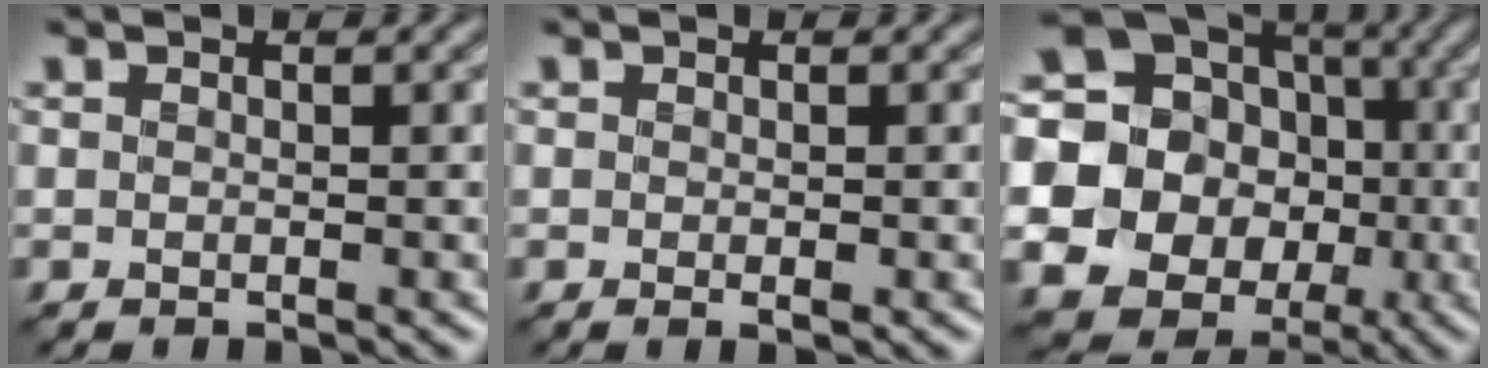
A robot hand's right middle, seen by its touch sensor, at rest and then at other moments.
{"total": 0.7, "force": [-0.1, 0.1, 0.7], "torque": [-0.011, -0.004, -0.002]}
{"total": 24.4, "force": [-3.0, 23.4, 6.4], "torque": [-0.172, -0.003, -0.089]}